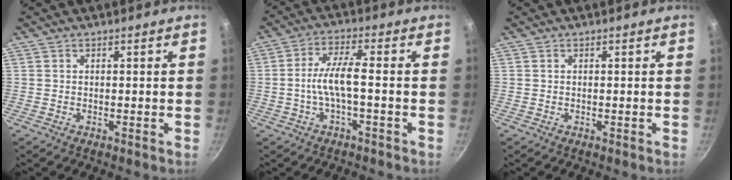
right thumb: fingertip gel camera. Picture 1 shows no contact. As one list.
[{"total": 6.3, "force": [-1.4, 1.3, 6.0], "torque": [-0.130, 0.025, -0.033]}, {"total": 0.0}]